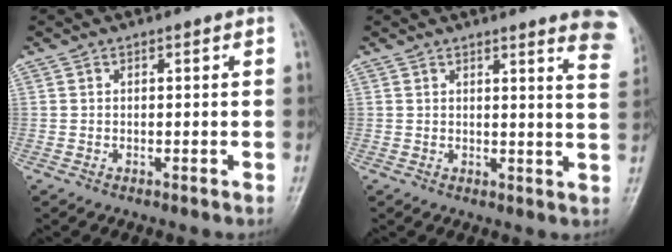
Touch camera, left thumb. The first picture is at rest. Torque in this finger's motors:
{"motor_torque": [1.86, 0.69, 0.79, -0.85, 0.21]}